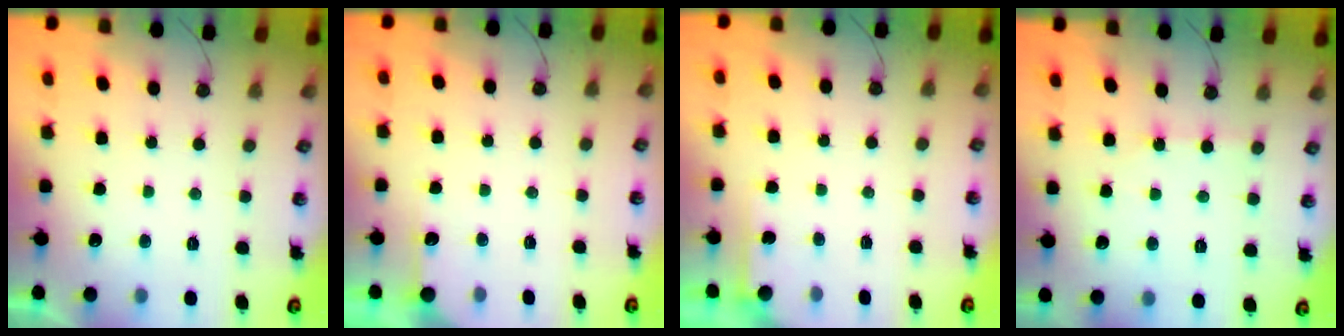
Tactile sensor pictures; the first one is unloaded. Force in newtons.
{"total": 2.3, "press": 2.3, "slide": 0.2}
{"total": 2.5, "press": 2.5, "slide": 0.3}
{"total": 3.0, "press": 3.0, "slide": 0.4}